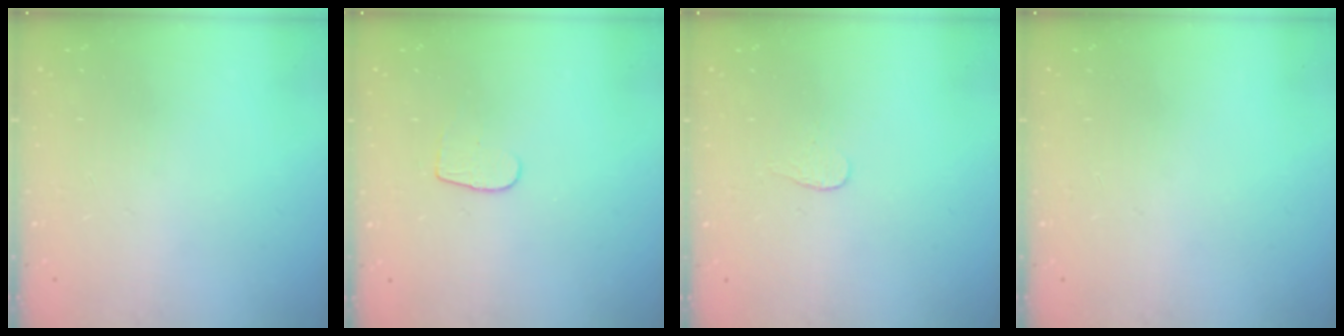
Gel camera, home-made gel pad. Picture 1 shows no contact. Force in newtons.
{"total": 4.3, "press": 4.2, "slide": 0.3}
{"total": 2.7, "press": 2.7, "slide": 0.3}
{"total": 0.0}